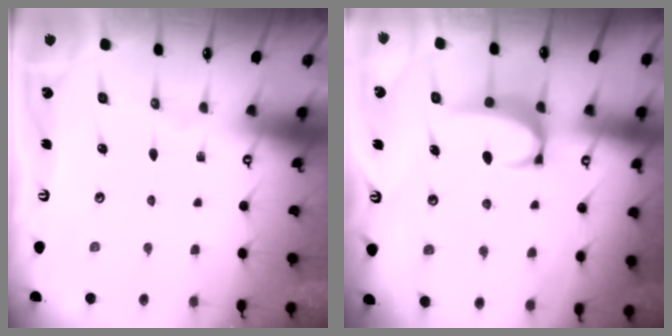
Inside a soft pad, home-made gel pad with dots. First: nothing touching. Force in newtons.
{"total": 3.3, "press": 3.3, "slide": 0.3}